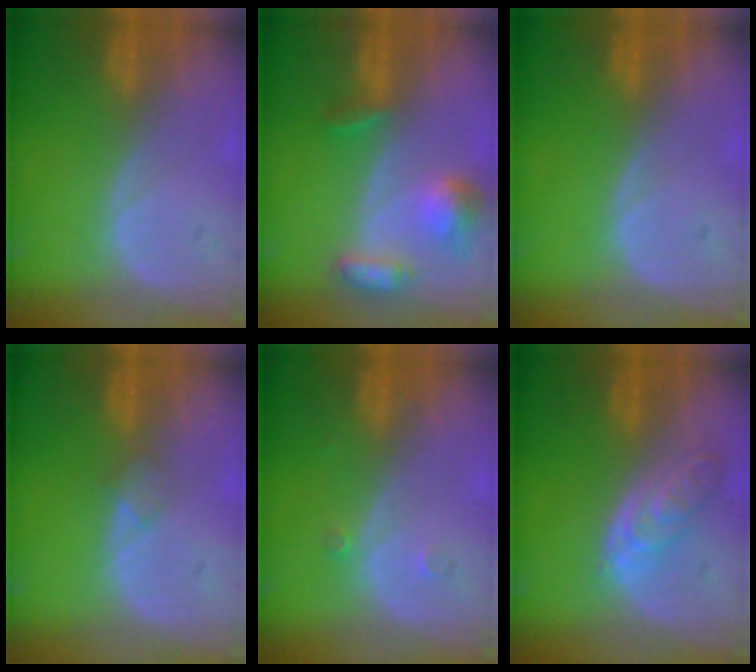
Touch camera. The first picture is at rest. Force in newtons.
{"total": 5.9, "press": 5.8, "slide": 1.2}
{"total": 0.0}
{"total": 1.4, "press": 1.4, "slide": 0.1}
{"total": 1.2, "press": 1.0, "slide": 0.7}
{"total": 5.9, "press": 5.4, "slide": 2.5}